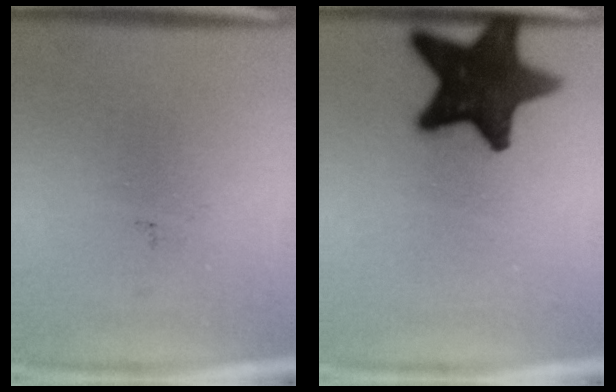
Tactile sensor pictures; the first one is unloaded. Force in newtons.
{"total": 15.9}